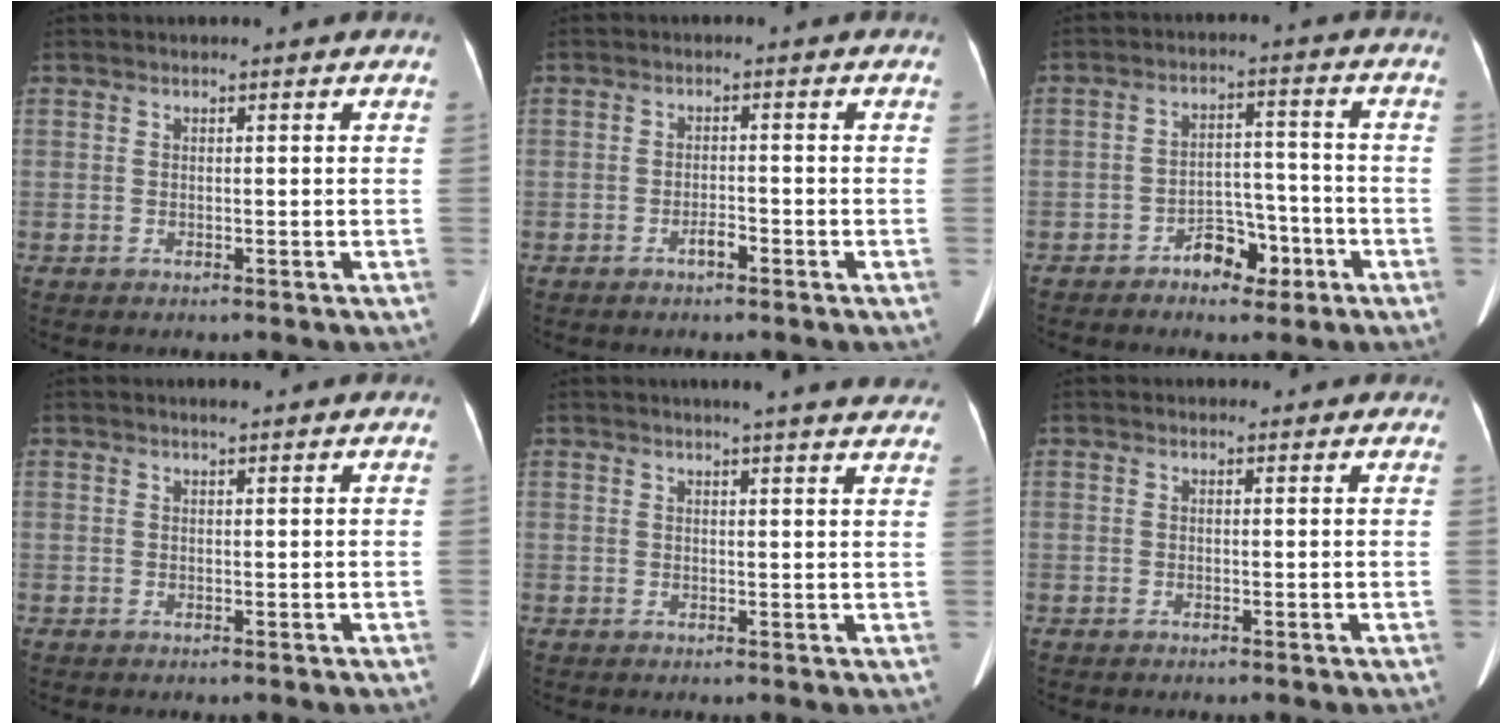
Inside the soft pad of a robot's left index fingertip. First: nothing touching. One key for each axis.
{"total": 1.7, "fx": -1.2, "fy": 0.4, "fz": 1.2, "tx": -0.021, "ty": 0.001, "tz": -0.018}
{"total": 5.9, "fx": -3.6, "fy": 3.3, "fz": 3.3, "tx": -0.049, "ty": 0.021, "tz": -0.054}
{"total": 0.7, "fx": 0.6, "fy": 0.0, "fz": 0.4, "tx": -0.011, "ty": 0.001, "tz": 0.011}
{"total": 11.1, "fx": 10.0, "fy": 1.0, "fz": 4.8, "tx": -0.049, "ty": 0.005, "tz": 0.096}
{"total": 0.9, "fx": 0.3, "fy": 0.8, "fz": 0.0, "tx": 0.005, "ty": 0.006, "tz": 0.000}